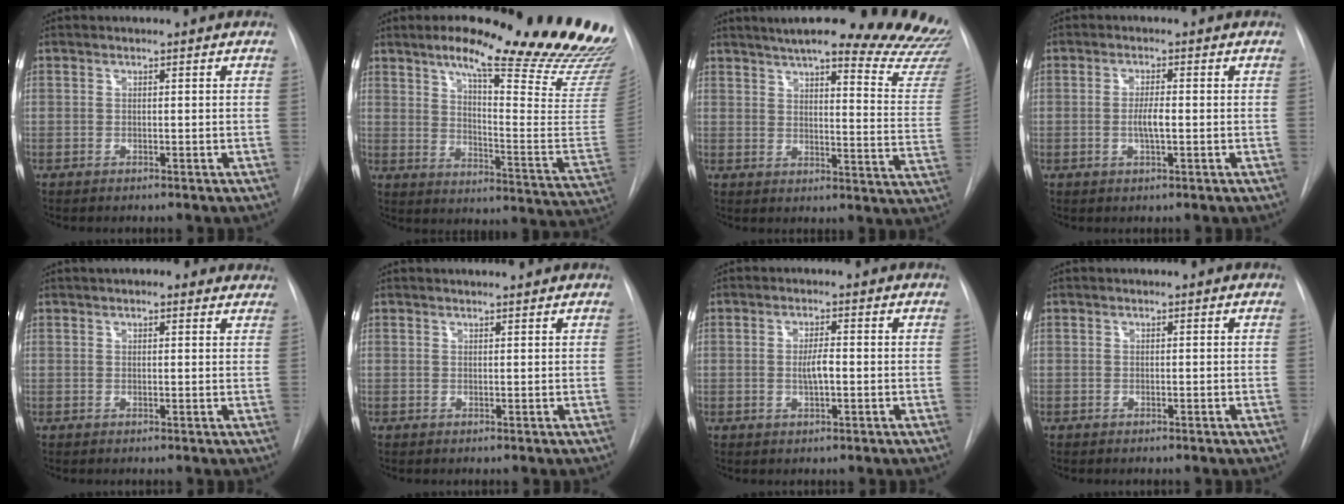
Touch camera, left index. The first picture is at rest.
{"total": 28.2, "force": [21.7, 2.4, 17.9], "torque": [-0.185, -0.078, 0.276]}
{"total": 28.4, "force": [24.7, 3.2, 13.6], "torque": [-0.163, -0.090, 0.283]}
{"total": 2.7, "force": [-0.3, 0.4, 2.7], "torque": [-0.052, -0.001, -0.006]}
{"total": 6.2, "force": [5.1, 2.0, 2.9], "torque": [-0.032, 0.021, 0.059]}
{"total": 2.8, "force": [2.7, 0.1, 0.7], "torque": [-0.012, 0.011, 0.034]}
{"total": 2.7, "force": [-0.2, 0.5, 2.7], "torque": [-0.051, 0.000, -0.004]}
{"total": 0.0}